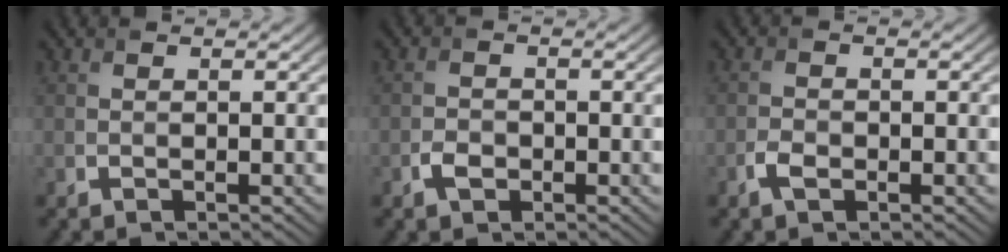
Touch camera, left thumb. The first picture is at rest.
{"total": 1.9, "force": [-1.0, 1.3, 1.0], "torque": [-0.021, 0.000, -0.022]}
{"total": 1.9, "force": [-1.1, 1.1, 1.2], "torque": [-0.025, 0.000, -0.024]}